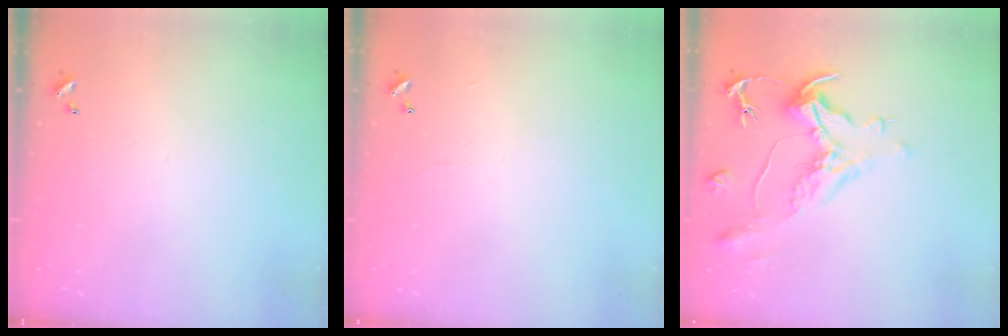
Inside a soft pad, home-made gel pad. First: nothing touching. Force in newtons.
{"total": 2.2, "press": 2.2, "slide": 0.4}
{"total": 1.8, "press": 0.8, "slide": 1.5}